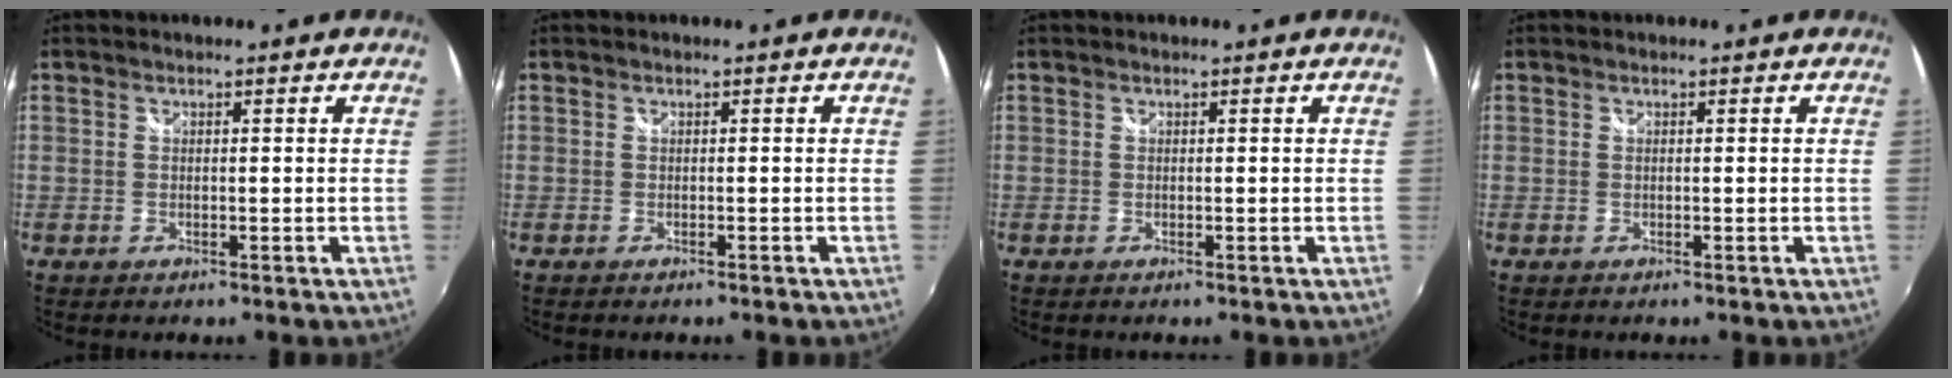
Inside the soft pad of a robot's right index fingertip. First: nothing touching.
{"total": 0.5, "force": [-0.5, 0.1, 0.1], "torque": [-0.004, -0.003, -0.009]}
{"total": 0.0}
{"total": 0.0}